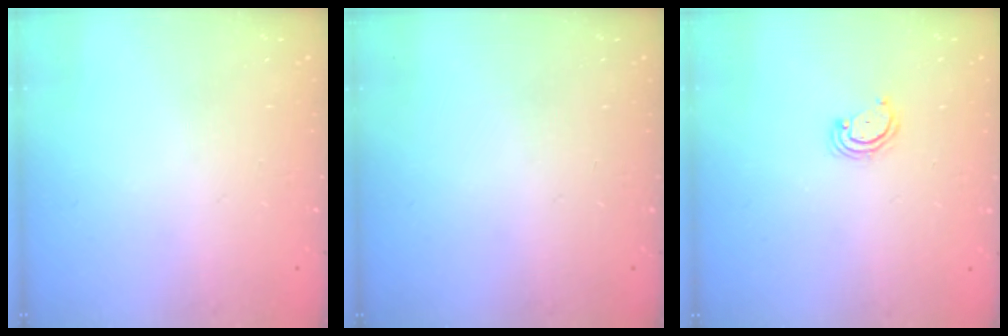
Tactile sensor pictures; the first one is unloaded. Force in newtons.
{"total": 0.0}
{"total": 2.9, "press": 2.9, "slide": 0.3}